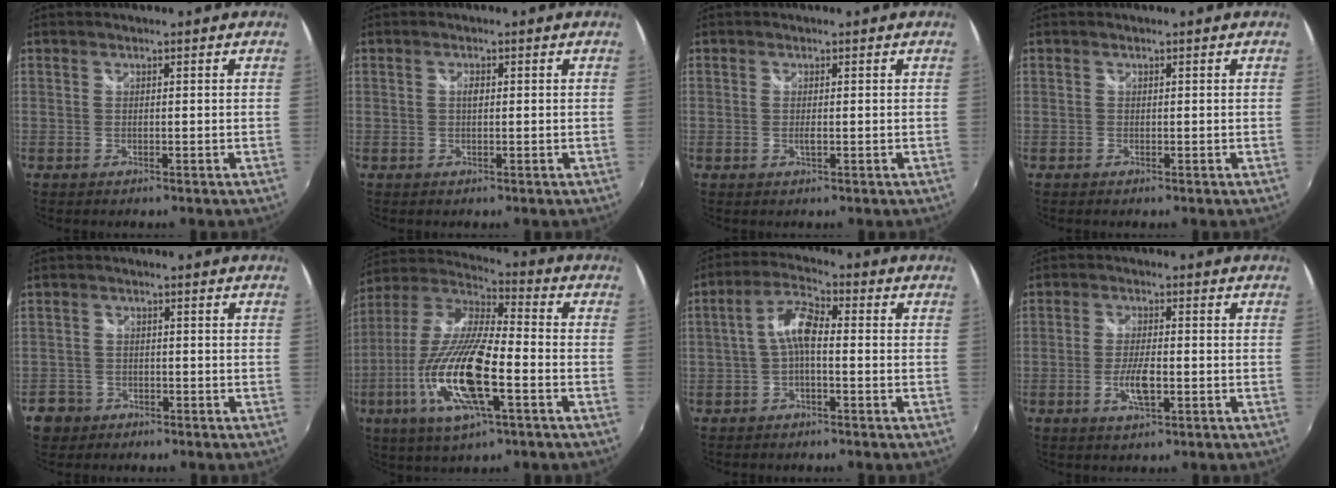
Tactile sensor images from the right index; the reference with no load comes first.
{"total": 1.1, "force": [0.1, 0.5, 0.9], "torque": [-0.017, 0.003, 0.000]}
{"total": 1.0, "force": [-0.2, 0.2, 1.0], "torque": [-0.018, -0.001, -0.005]}
{"total": 0.0}
{"total": 4.7, "force": [-2.5, 3.9, 0.7], "torque": [-0.034, 0.012, -0.040]}
{"total": 20.1, "force": [-7.0, 5.2, 18.1], "torque": [-0.369, -0.027, -0.140]}
{"total": 6.0, "force": [-1.0, 2.1, 5.5], "torque": [-0.118, 0.020, -0.023]}
{"total": 5.4, "force": [-1.8, 1.6, 4.8], "torque": [-0.100, -0.004, -0.035]}